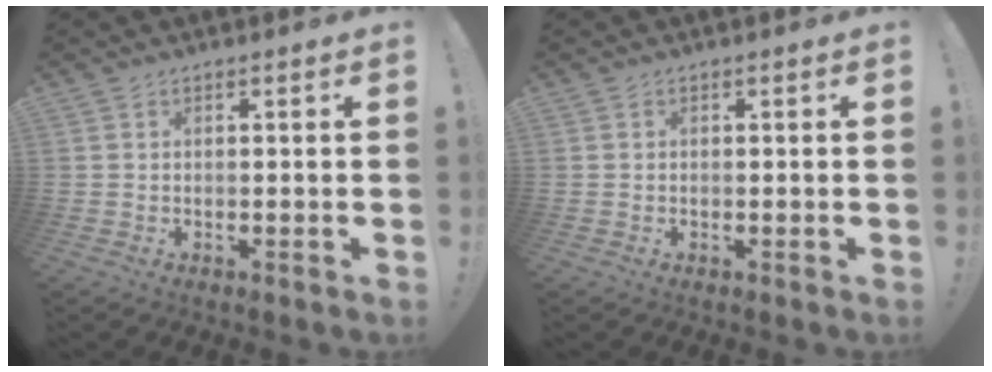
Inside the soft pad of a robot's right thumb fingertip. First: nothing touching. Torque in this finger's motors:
{"motor_torque": [-0.20, -0.08, 0.30, -0.22, 0.00]}